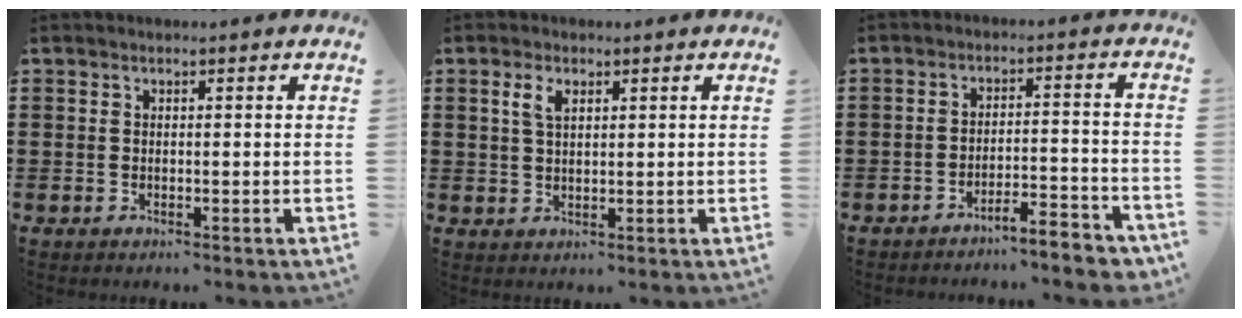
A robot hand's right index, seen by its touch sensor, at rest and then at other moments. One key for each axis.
{"total": 2.9, "fx": 1.3, "fy": 1.4, "fz": 2.2, "tx": -0.050, "ty": 0.006, "tz": 0.022}
{"total": 4.7, "fx": -4.5, "fy": 0.0, "fz": 1.4, "tx": -0.026, "ty": -0.006, "tz": -0.092}